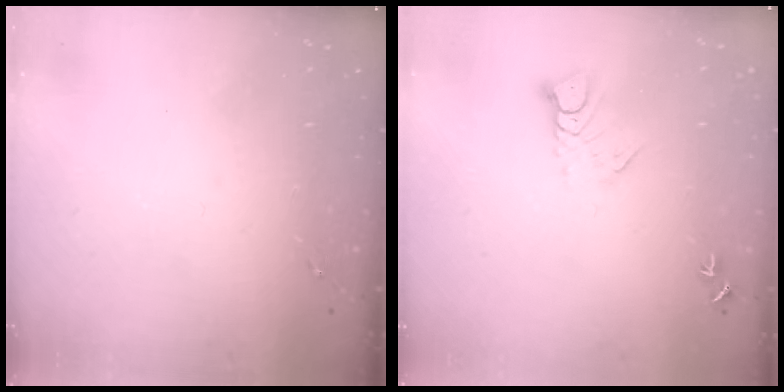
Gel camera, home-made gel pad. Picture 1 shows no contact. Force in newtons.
{"total": 5.5, "press": 5.5, "slide": 0.4}